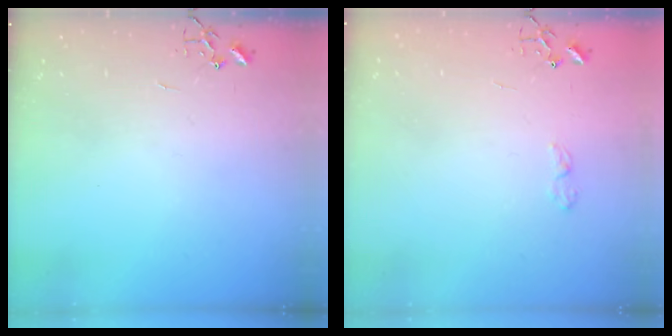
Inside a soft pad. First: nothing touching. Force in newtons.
{"total": 4.4, "press": 4.3, "slide": 0.7}